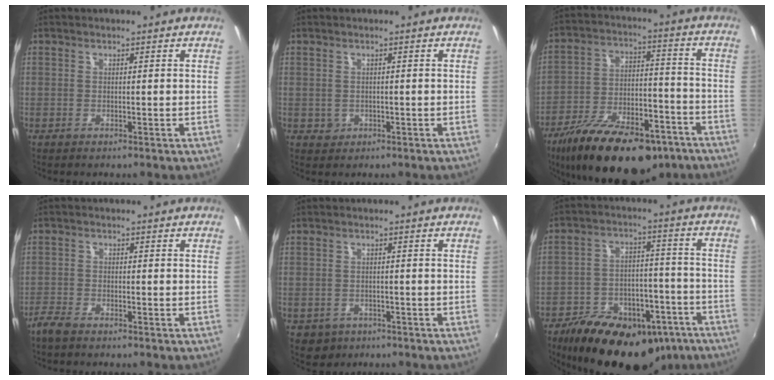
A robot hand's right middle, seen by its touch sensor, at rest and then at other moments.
{"total": 2.1, "force": [-0.1, 2.0, 0.6], "torque": [-0.009, 0.000, 0.002]}
{"total": 24.2, "force": [-16.7, 10.8, 13.8], "torque": [-0.253, -0.005, -0.243]}
{"total": 3.5, "force": [-3.0, 0.9, 1.6], "torque": [-0.049, -0.006, -0.062]}
{"total": 4.7, "force": [-2.0, 4.0, 1.6], "torque": [-0.040, -0.005, -0.022]}
{"total": 25.9, "force": [-17.6, 13.5, 13.4], "torque": [-0.244, 0.018, -0.229]}